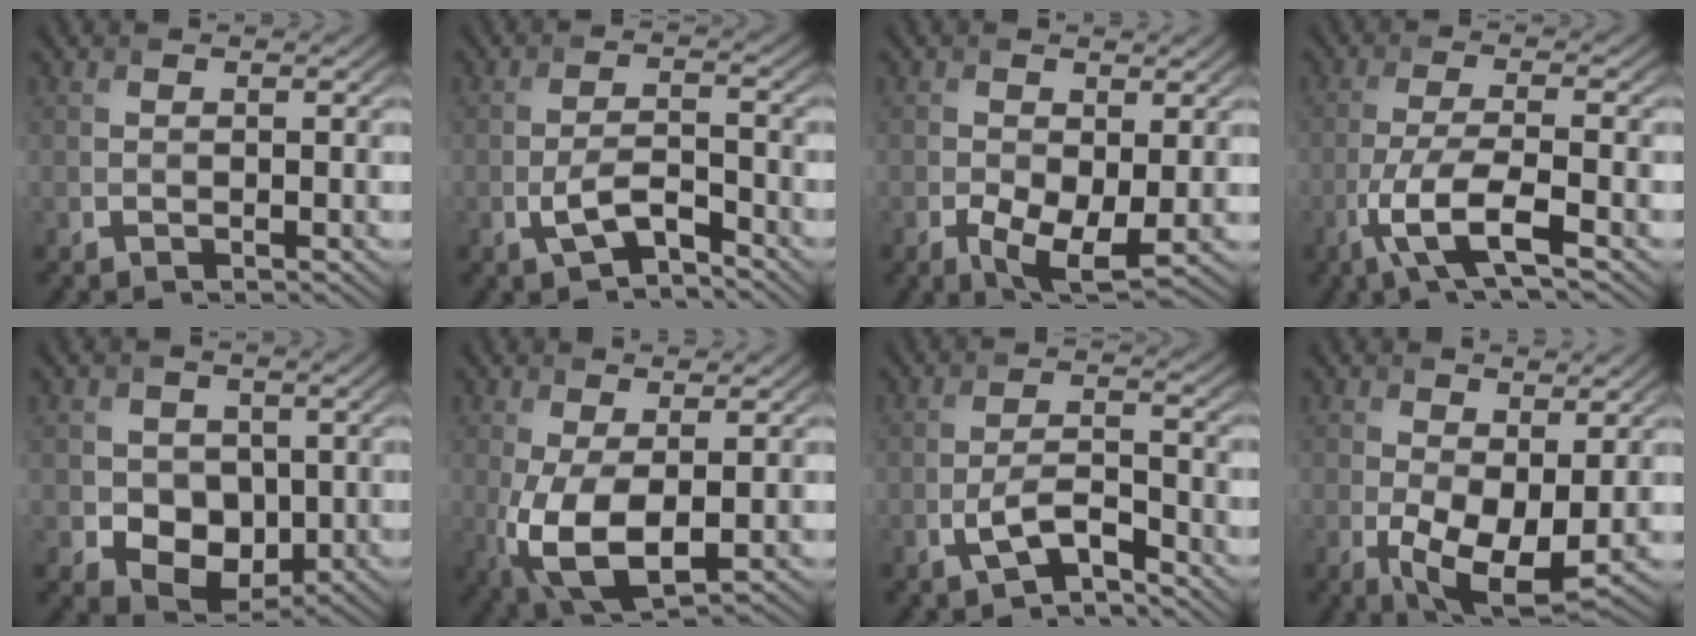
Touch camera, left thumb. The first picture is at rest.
{"total": 4.3, "force": [-2.4, 1.6, 3.2], "torque": [-0.074, -0.002, -0.048]}
{"total": 5.3, "force": [-1.5, 2.8, 4.3], "torque": [-0.089, -0.018, -0.023]}
{"total": 6.9, "force": [-3.4, 1.4, 5.8], "torque": [-0.117, 0.002, -0.078]}
{"total": 6.7, "force": [-0.3, 5.7, 3.6], "torque": [-0.068, -0.015, -0.014]}
{"total": 8.4, "force": [-1.0, 4.1, 7.3], "torque": [-0.177, -0.017, -0.012]}
{"total": 4.8, "force": [-2.8, 1.7, 3.4], "torque": [-0.077, 0.000, -0.058]}
{"total": 7.2, "force": [-0.2, 3.9, 6.1], "torque": [-0.123, -0.023, 0.007]}